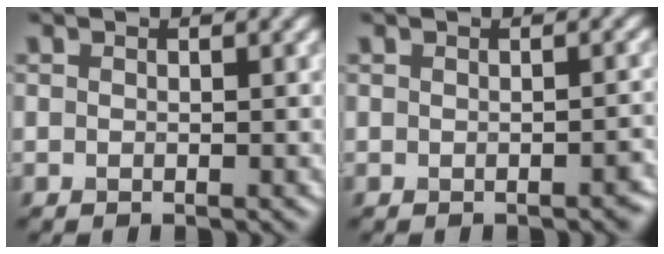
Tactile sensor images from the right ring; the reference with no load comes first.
{"total": 1.0, "force": [-0.7, 0.2, 0.6], "torque": [-0.004, 0.004, -0.007]}